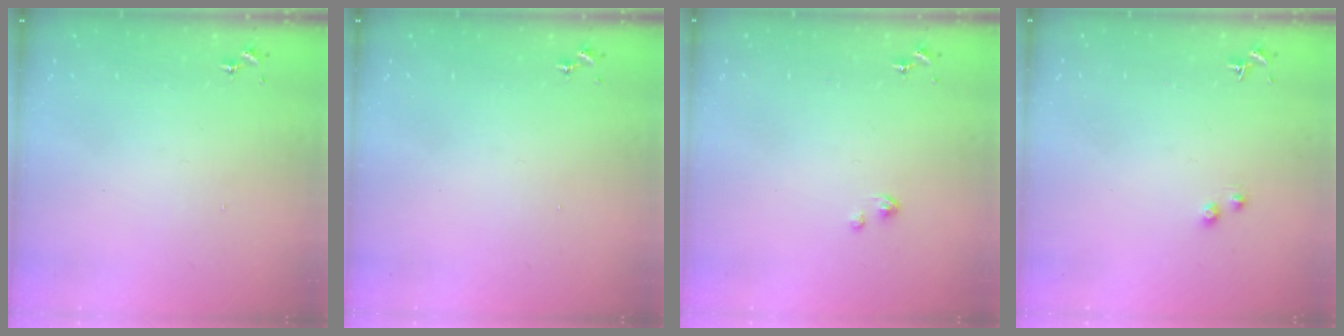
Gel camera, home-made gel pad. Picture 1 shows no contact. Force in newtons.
{"total": 0.0}
{"total": 1.1, "press": 1.1, "slide": 0.1}
{"total": 1.0, "press": 1.0, "slide": 0.1}